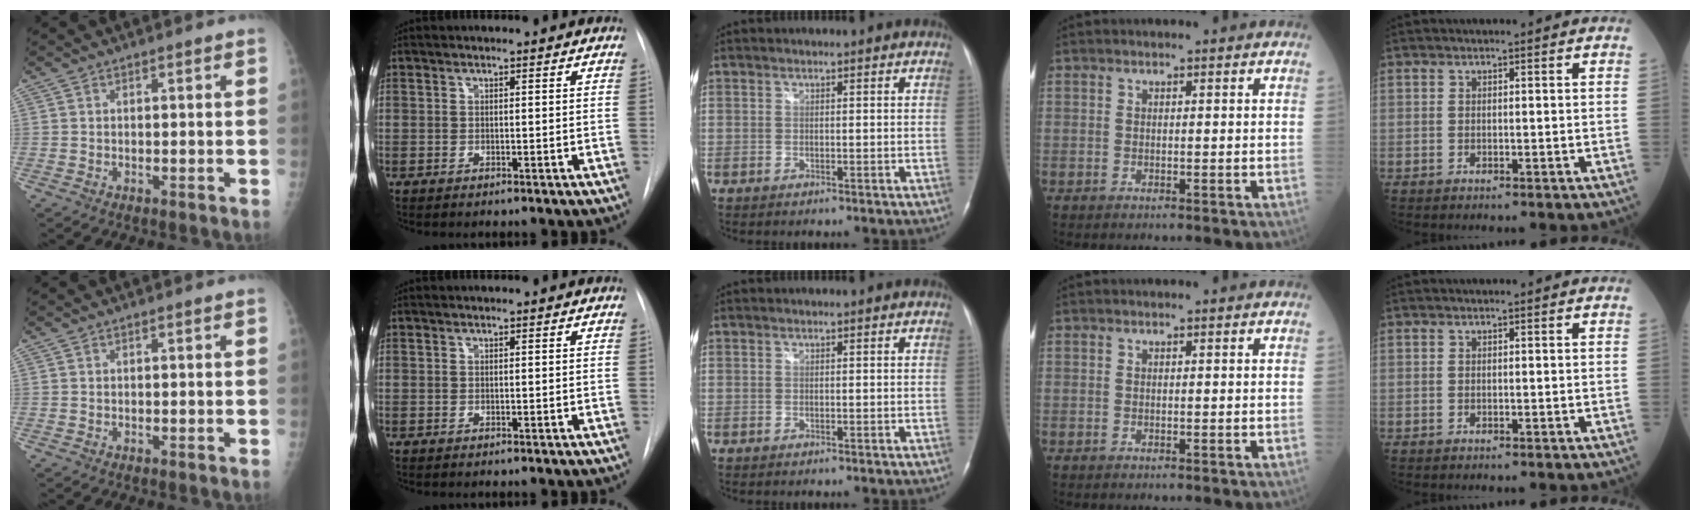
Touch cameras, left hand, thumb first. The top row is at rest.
{}